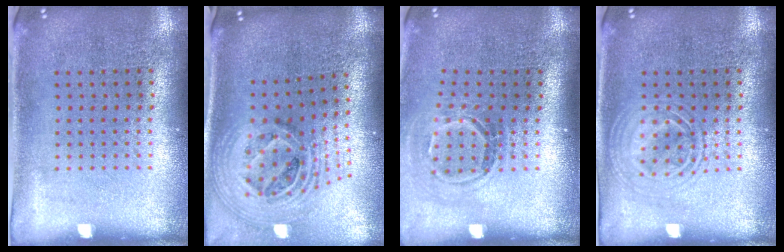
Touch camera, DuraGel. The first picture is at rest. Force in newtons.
{"total": 2.7, "press": 1.9, "slide": 1.9}
{"total": 1.7, "press": 1.2, "slide": 1.1}
{"total": 2.4, "press": 2.4, "slide": 0.3}